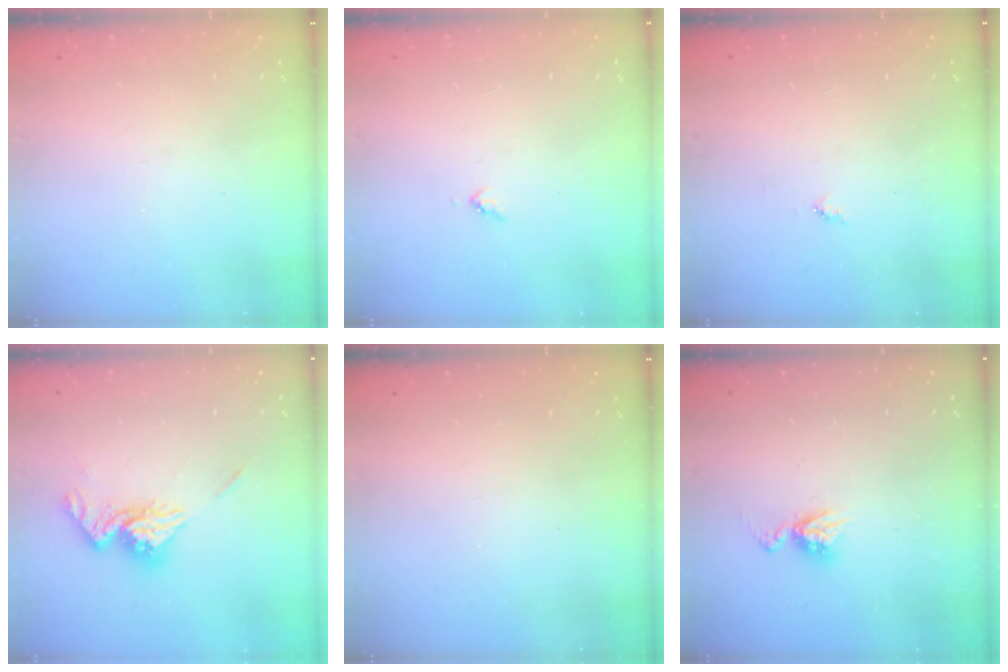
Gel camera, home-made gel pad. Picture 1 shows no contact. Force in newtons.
{"total": 3.0, "press": 3.0, "slide": 0.3}
{"total": 3.9, "press": 3.9, "slide": 0.4}
{"total": 12.3, "press": 12.3, "slide": 1.3}
{"total": 0.0}
{"total": 6.2, "press": 6.2, "slide": 0.5}